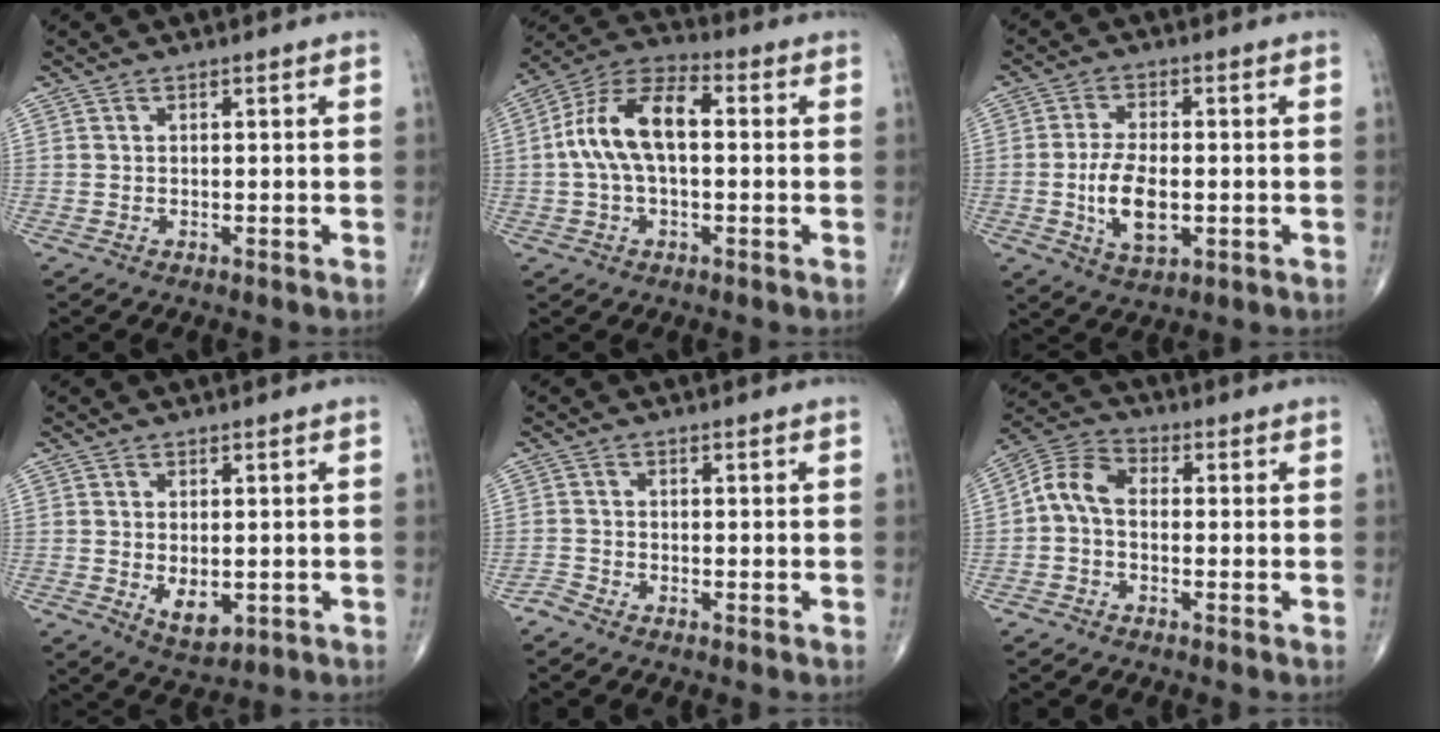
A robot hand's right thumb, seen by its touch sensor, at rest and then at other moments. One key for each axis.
{"total": 13.2, "fx": 0.7, "fy": 6.9, "fz": 11.2, "tx": -0.217, "ty": 0.039, "tz": 0.001}
{"total": 9.1, "fx": -1.5, "fy": 4.7, "fz": 7.6, "tx": -0.130, "ty": -0.007, "tz": -0.020}
{"total": 5.2, "fx": -0.8, "fy": 3.0, "fz": 4.2, "tx": -0.061, "ty": -0.012, "tz": -0.002}
{"total": 1.4, "fx": -1.4, "fy": 0.1, "fz": 0.4, "tx": -0.015, "ty": -0.004, "tz": -0.035}
{"total": 6.8, "fx": -0.7, "fy": 4.6, "fz": 5.0, "tx": -0.090, "ty": 0.025, "tz": -0.029}